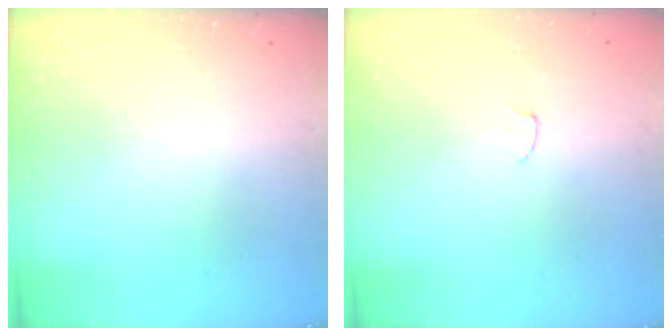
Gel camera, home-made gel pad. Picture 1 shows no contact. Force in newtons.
{"total": 2.5, "press": 2.5, "slide": 0.2}